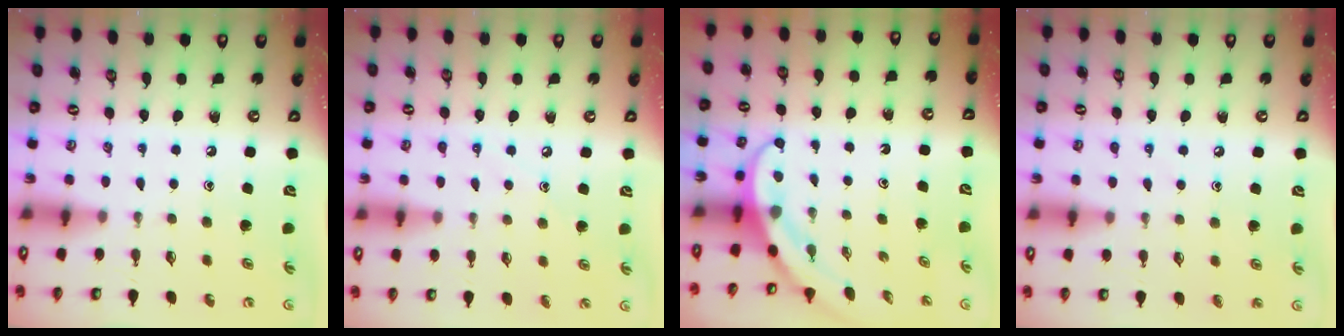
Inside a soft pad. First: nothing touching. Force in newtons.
{"total": 4.6, "press": 4.6, "slide": 0.5}
{"total": 3.8, "press": 3.8, "slide": 0.3}
{"total": 4.1, "press": 4.1, "slide": 0.4}